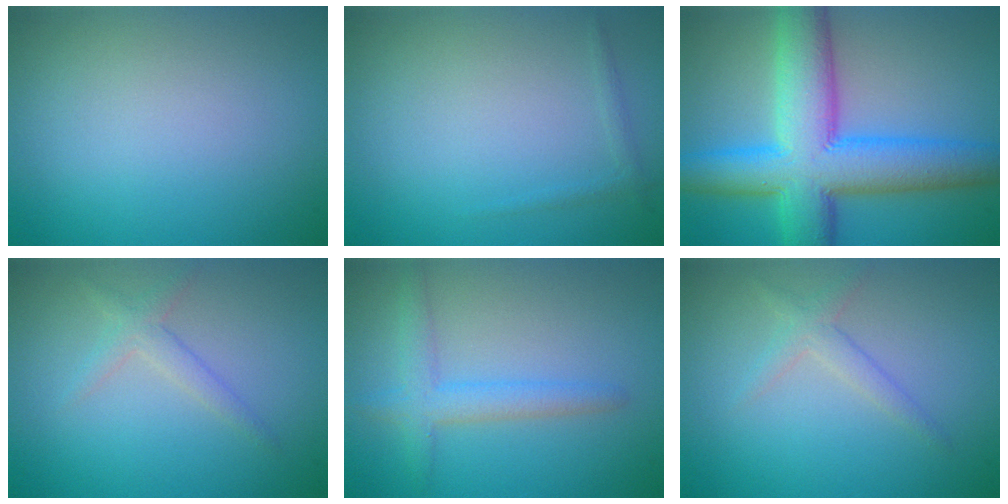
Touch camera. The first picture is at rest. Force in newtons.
{"total": 0.7, "press": 0.7, "slide": 0.0}
{"total": 11.0, "press": 11.0, "slide": 0.2}
{"total": 1.6, "press": 1.6, "slide": 0.1}
{"total": 2.8, "press": 2.8, "slide": 0.2}
{"total": 1.6, "press": 1.6, "slide": 0.1}